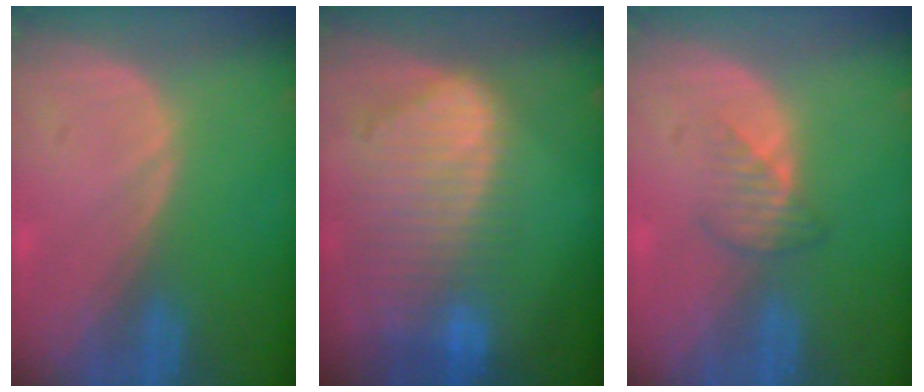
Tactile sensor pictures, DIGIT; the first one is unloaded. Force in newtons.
{"total": 10.4, "press": 8.9, "slide": 5.4}
{"total": 2.5, "press": 2.5, "slide": 0.4}